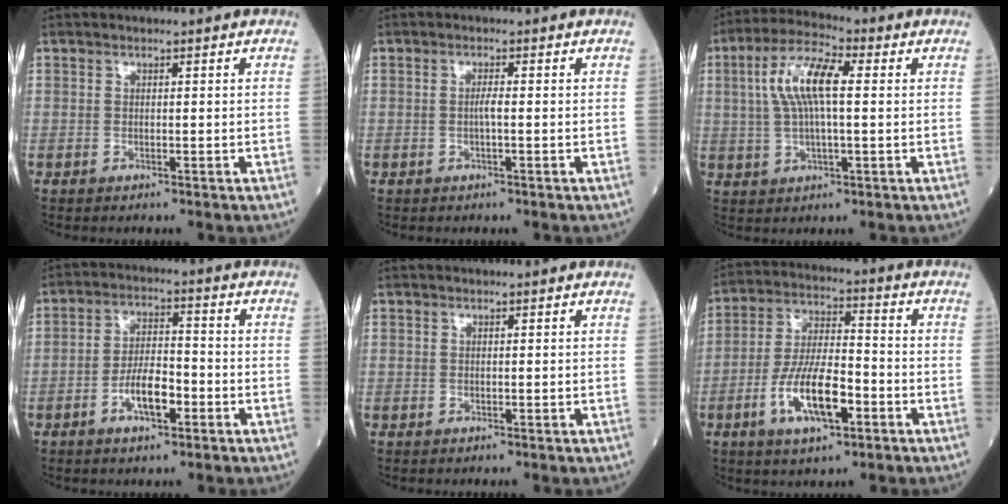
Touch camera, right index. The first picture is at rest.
{"total": 1.3, "force": [-0.2, 0.0, 1.2], "torque": [-0.024, 0.000, -0.004]}
{"total": 9.3, "force": [1.7, 2.4, 8.9], "torque": [-0.183, 0.021, 0.031]}
{"total": 6.7, "force": [-2.8, 2.2, 5.6], "torque": [-0.108, 0.006, -0.052]}
{"total": 0.0}
{"total": 11.3, "force": [-4.4, 3.4, 9.8], "torque": [-0.196, 0.001, -0.080]}